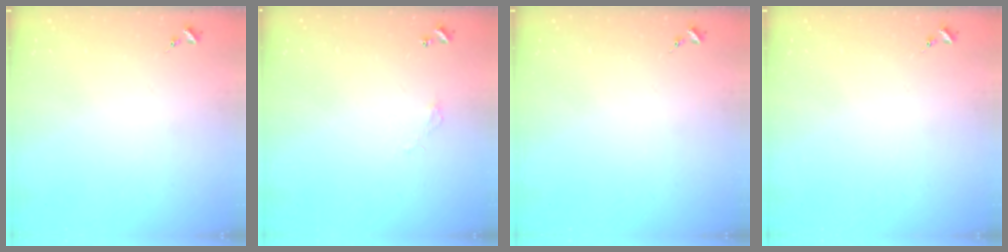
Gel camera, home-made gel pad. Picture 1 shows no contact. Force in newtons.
{"total": 2.7, "press": 2.7, "slide": 0.2}
{"total": 0.0}
{"total": 0.0}